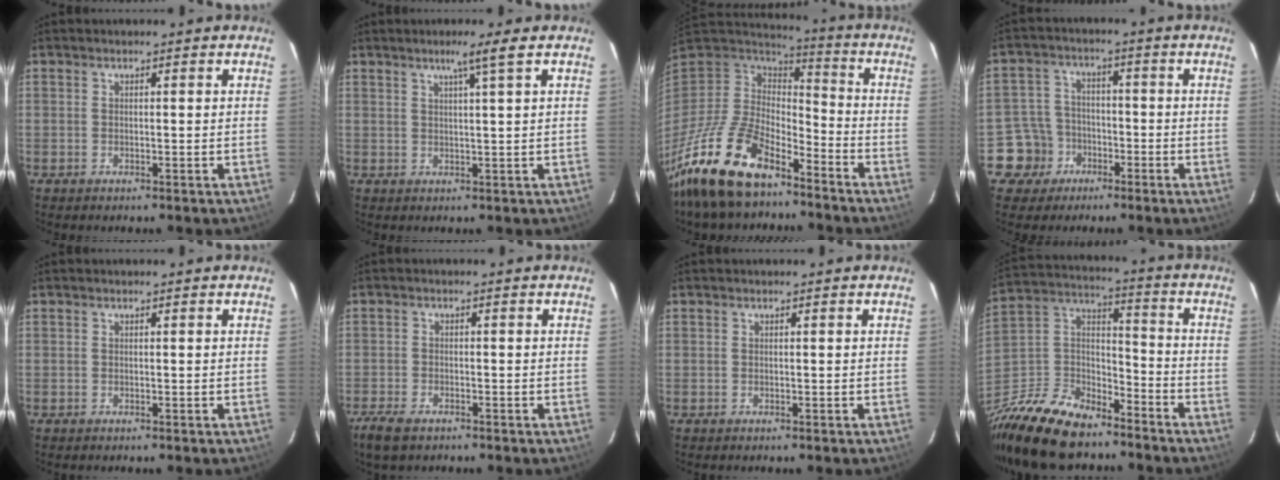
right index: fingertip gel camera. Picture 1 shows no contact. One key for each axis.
{"total": 3.6, "fx": 2.1, "fy": -1.0, "fz": 2.8, "tx": -0.049, "ty": -0.003, "tz": 0.038}
{"total": 21.8, "fx": -15.3, "fy": 9.2, "fz": 12.4, "tx": -0.275, "ty": -0.028, "tz": -0.281}
{"total": 9.8, "fx": -4.9, "fy": 8.4, "fz": 1.2, "tx": -0.050, "ty": 0.033, "tz": -0.074}
{"total": 0.0}
{"total": 5.7, "fx": -4.1, "fy": 2.4, "fz": 3.0, "tx": -0.085, "ty": -0.017, "tz": -0.080}
{"total": 0.0}
{"total": 21.5, "fx": -15.3, "fy": 11.1, "fz": 10.2, "tx": -0.253, "ty": 0.023, "tz": -0.262}